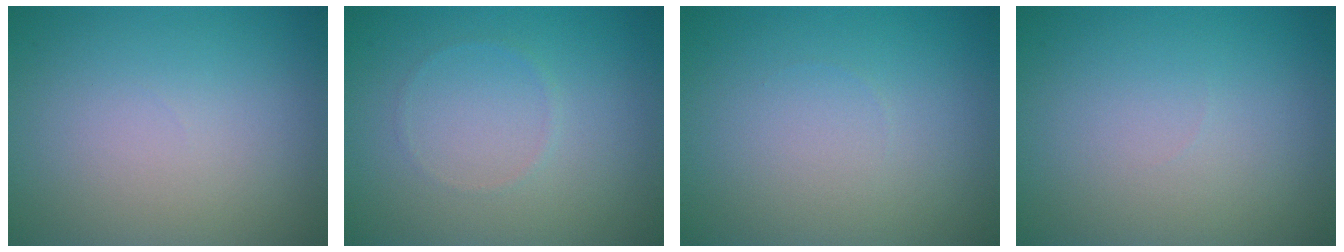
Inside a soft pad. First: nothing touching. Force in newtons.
{"total": 0.5, "press": 0.5, "slide": 0.1}
{"total": 0.0}
{"total": 0.0}